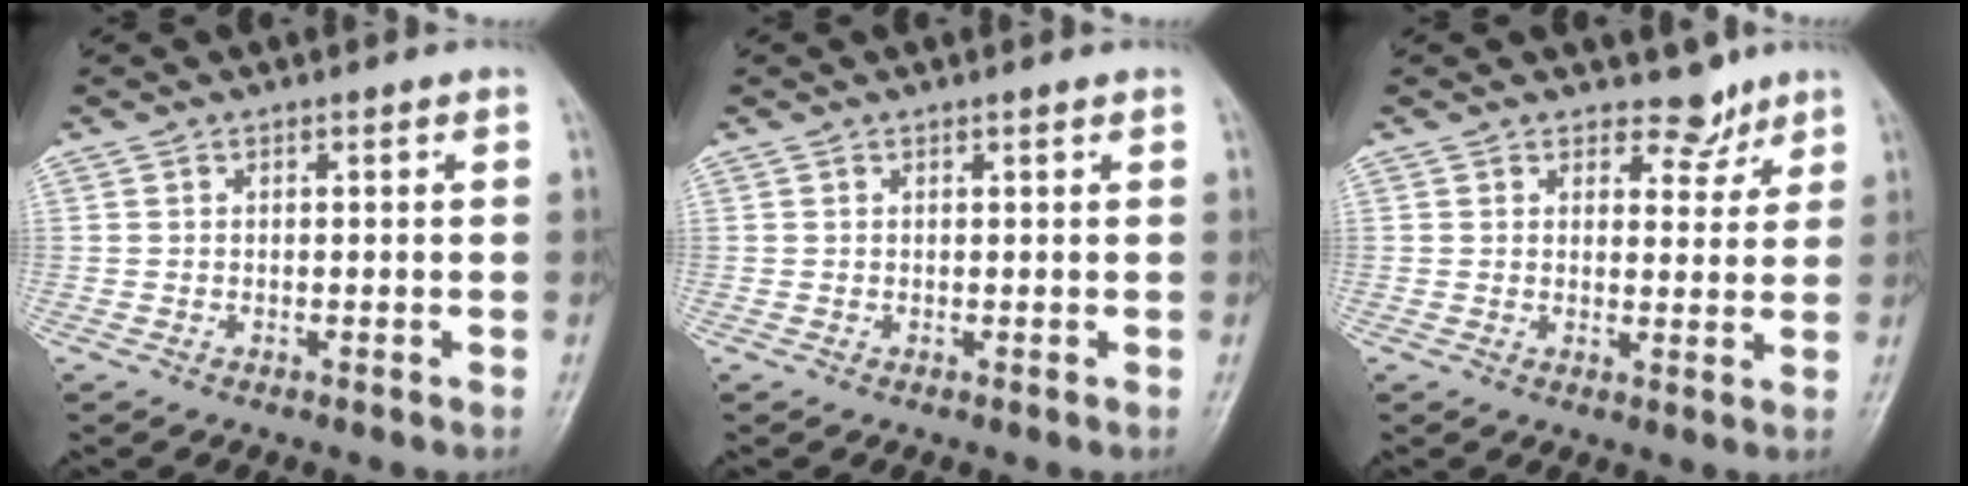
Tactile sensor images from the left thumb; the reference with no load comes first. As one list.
[{"total": 0.6, "force": [0.5, 0.1, 0.4], "torque": [-0.009, -0.003, 0.007]}, {"total": 4.3, "force": [3.5, 2.3, 0.6], "torque": [0.019, -0.027, 0.049]}]